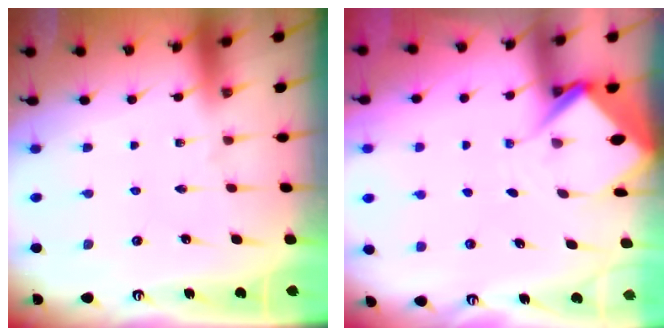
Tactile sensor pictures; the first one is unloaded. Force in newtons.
{"total": 5.0, "press": 5.0, "slide": 0.5}